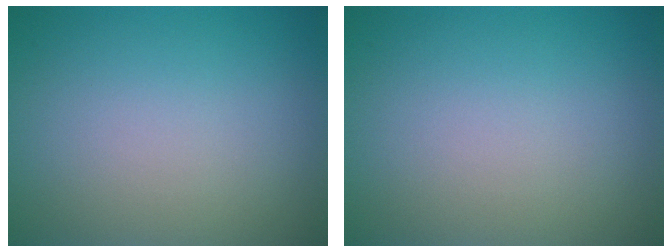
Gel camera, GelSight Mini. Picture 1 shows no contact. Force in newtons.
{"total": 0.0}